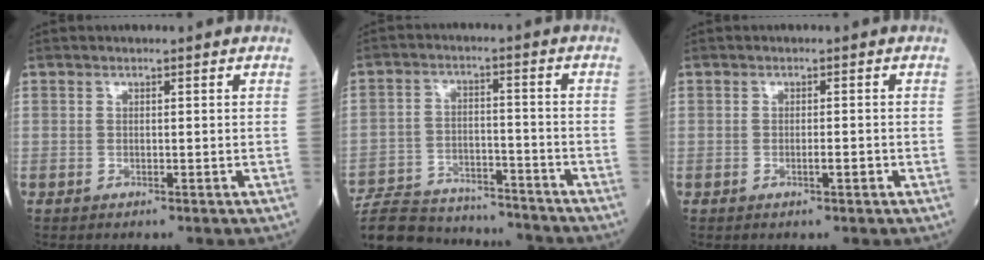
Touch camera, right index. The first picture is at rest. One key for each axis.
{"total": 17.4, "fx": -16.3, "fy": 3.9, "fz": 4.5, "tx": -0.100, "ty": 0.009, "tz": -0.248}
{"total": 1.3, "fx": -0.6, "fy": 0.1, "fz": 1.1, "tx": -0.016, "ty": 0.001, "tz": -0.011}